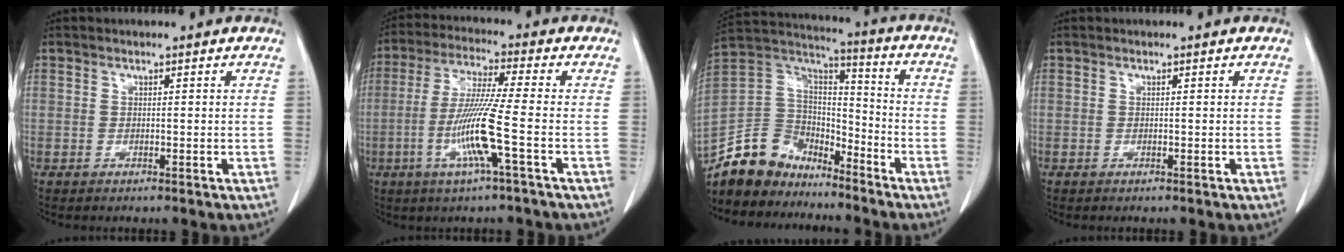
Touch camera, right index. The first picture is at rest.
{"total": 10.5, "force": [-3.1, -0.9, 10.0], "torque": [-0.202, -0.014, -0.065]}
{"total": 12.9, "force": [-10.6, 6.9, 2.7], "torque": [-0.062, 0.054, -0.198]}
{"total": 0.0}